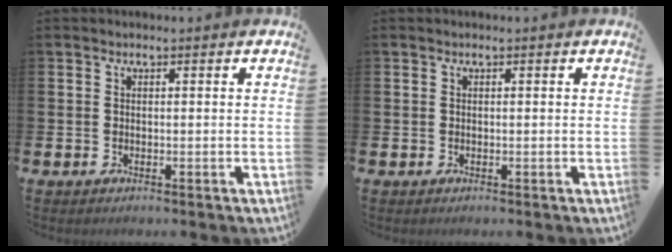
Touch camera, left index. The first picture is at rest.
{"total": 0.0}